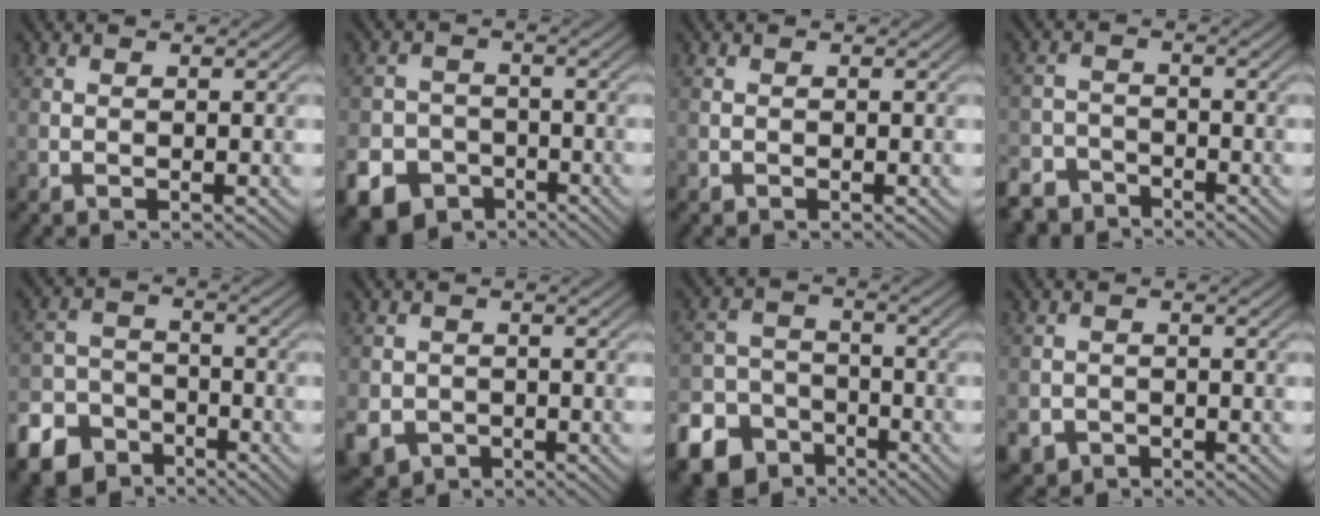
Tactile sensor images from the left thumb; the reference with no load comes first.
{"total": 10.1, "force": [-6.1, 7.6, 2.7], "torque": [-0.062, -0.041, -0.120]}
{"total": 0.0}
{"total": 4.8, "force": [-4.1, 2.3, 1.0], "torque": [-0.020, -0.004, -0.083]}
{"total": 8.9, "force": [-6.1, 5.8, 2.9], "torque": [-0.064, -0.023, -0.115]}
{"total": 4.0, "force": [-1.6, 3.3, 1.4], "torque": [-0.041, -0.019, -0.030]}
{"total": 11.5, "force": [-7.4, 8.1, 3.3], "torque": [-0.089, -0.044, -0.132]}
{"total": 2.5, "force": [-1.5, 2.0, 0.5], "torque": [-0.012, -0.011, -0.031]}